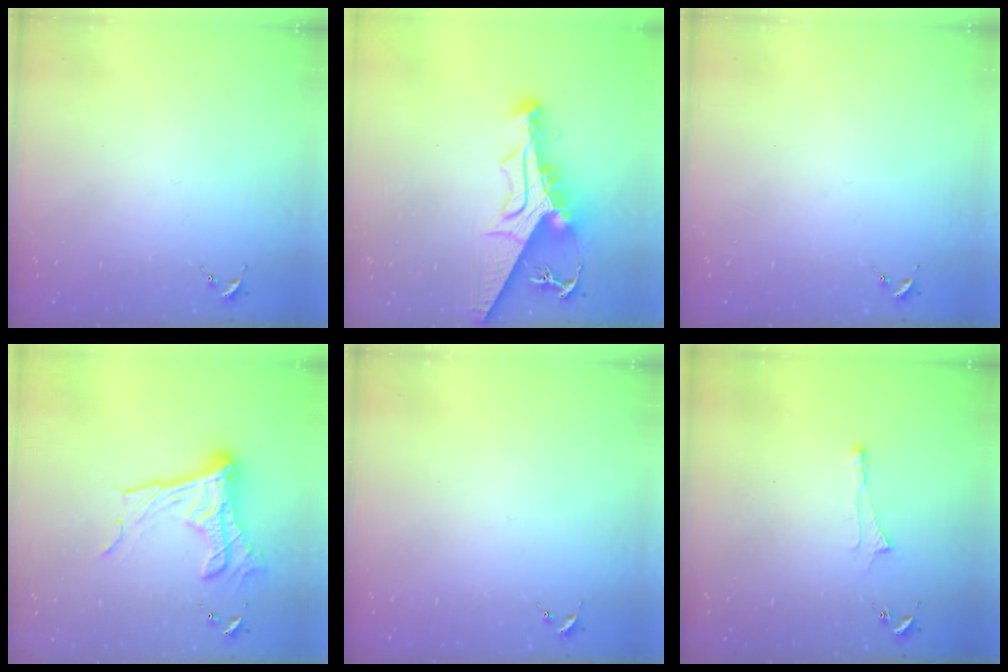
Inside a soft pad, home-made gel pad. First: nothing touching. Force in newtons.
{"total": 17.5, "press": 17.5, "slide": 1.6}
{"total": 0.0}
{"total": 20.0, "press": 20.0, "slide": 1.1}
{"total": 0.0}
{"total": 3.5, "press": 3.4, "slide": 0.5}